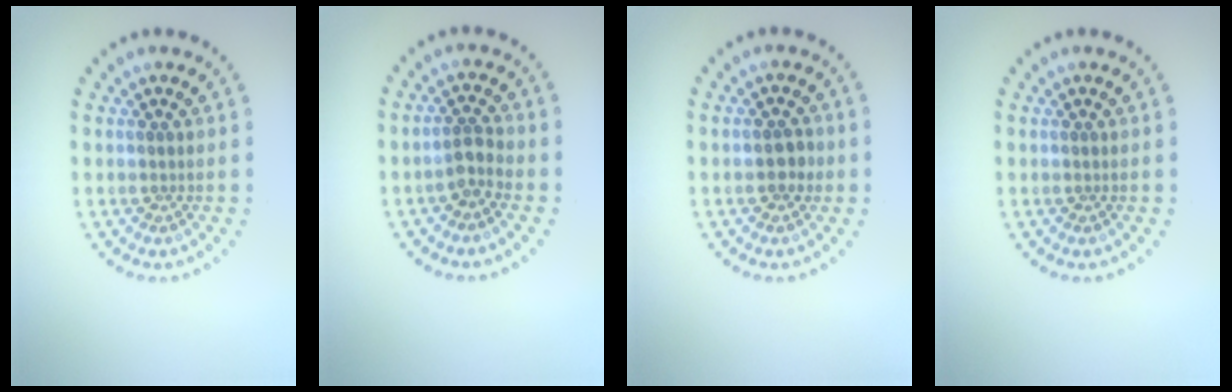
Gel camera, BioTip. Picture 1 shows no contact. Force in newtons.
{"total": 1.9, "press": 1.6, "slide": 0.9}
{"total": 1.9, "press": 1.9, "slide": 0.2}
{"total": 0.0}